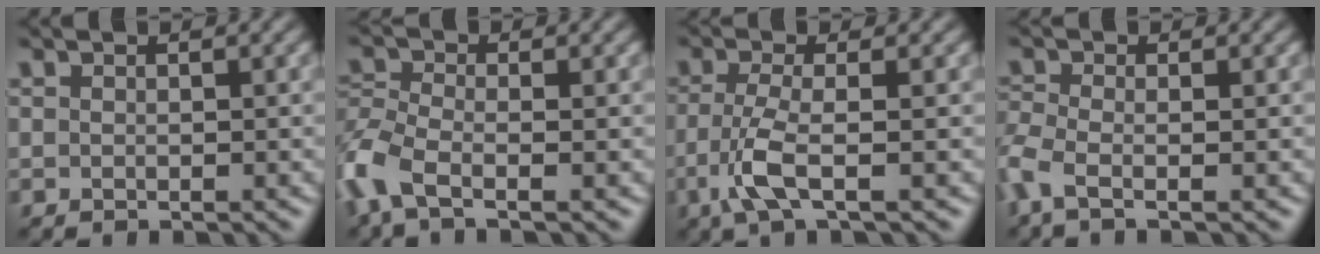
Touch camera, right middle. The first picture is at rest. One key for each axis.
{"total": 5.4, "fx": -2.8, "fy": 2.5, "fz": 3.9, "tx": -0.106, "ty": -0.010, "tz": -0.075}
{"total": 3.7, "fx": -1.4, "fy": 0.9, "fz": 3.3, "tx": -0.079, "ty": -0.002, "tz": -0.034}
{"total": 3.2, "fx": -1.6, "fy": 1.1, "fz": 2.6, "tx": -0.068, "ty": -0.014, "tz": -0.045}